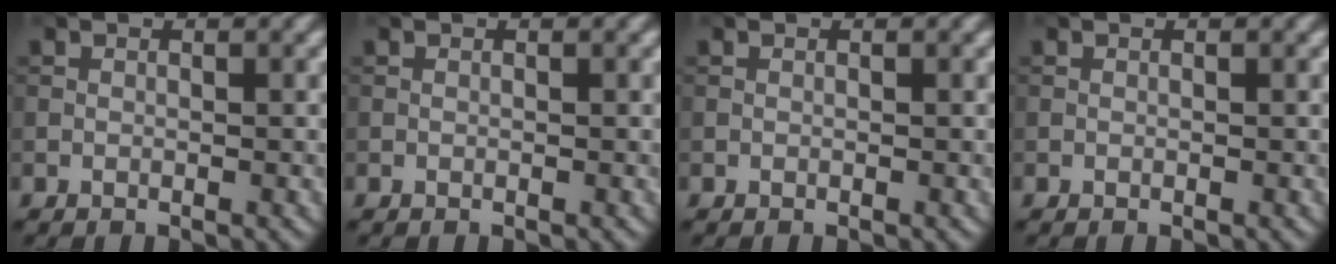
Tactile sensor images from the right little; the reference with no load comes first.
{"total": 0.0}
{"total": 0.0}
{"total": 0.0}